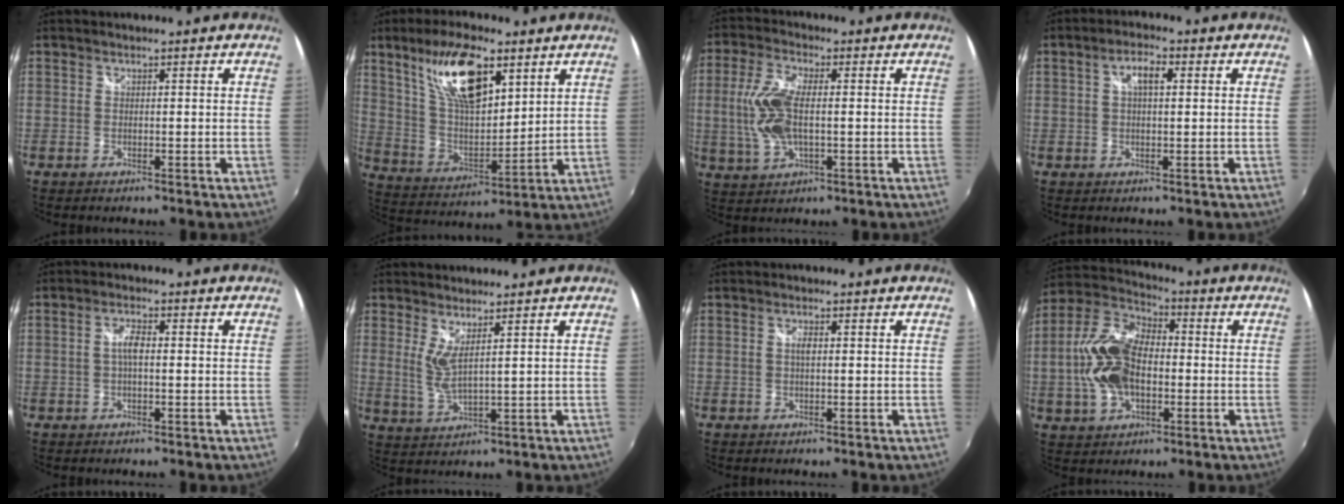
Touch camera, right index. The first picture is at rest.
{"total": 16.8, "force": [9.0, 6.5, 12.6], "torque": [-0.229, 0.011, 0.176]}
{"total": 10.0, "force": [-0.4, 4.3, 9.0], "torque": [-0.197, 0.003, -0.005]}
{"total": 4.0, "force": [0.5, -0.3, 4.0], "torque": [-0.079, 0.003, 0.012]}
{"total": 2.7, "force": [-0.2, 0.9, 2.6], "torque": [-0.050, 0.006, -0.004]}
{"total": 4.0, "force": [2.1, 0.4, 3.4], "torque": [-0.072, -0.014, 0.037]}
{"total": 1.4, "force": [0.1, 0.4, 1.3], "torque": [-0.026, 0.002, -0.001]}
{"total": 15.5, "force": [-1.8, 9.4, 12.2], "torque": [-0.261, 0.015, -0.036]}